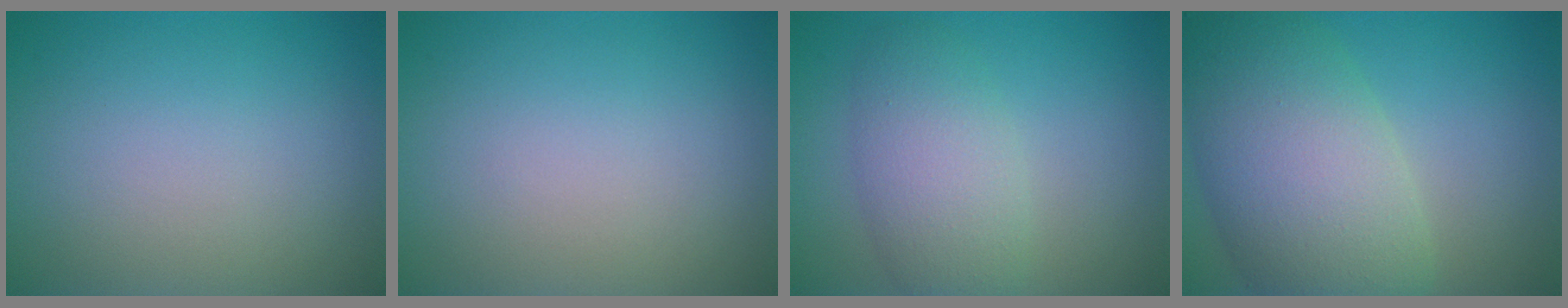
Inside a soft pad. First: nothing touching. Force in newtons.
{"total": 0.0}
{"total": 4.6, "press": 4.6, "slide": 0.1}
{"total": 10.4, "press": 10.4, "slide": 0.2}